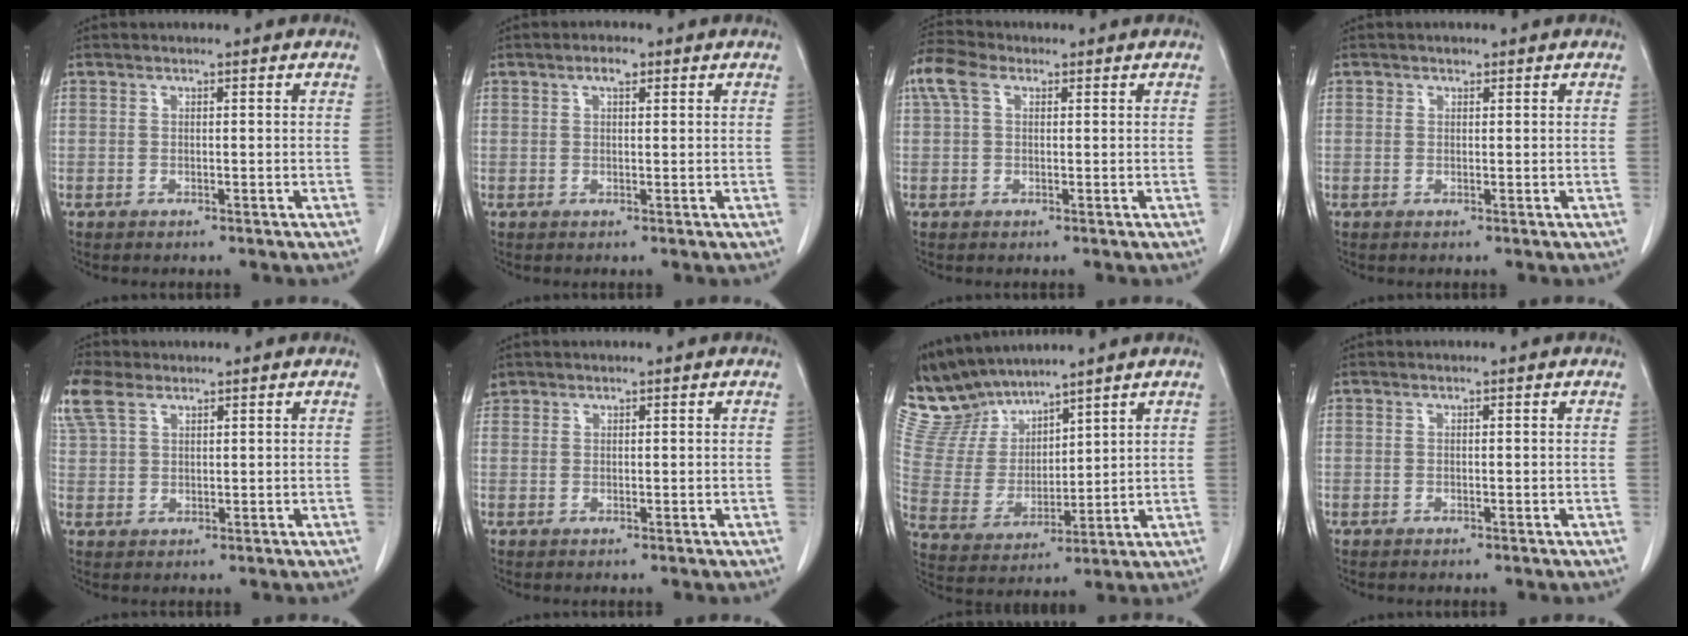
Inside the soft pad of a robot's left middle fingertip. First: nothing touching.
{"total": 1.9, "force": [1.0, 0.7, 1.4], "torque": [-0.028, 0.004, 0.016]}
{"total": 4.1, "force": [1.9, 2.3, 2.9], "torque": [-0.078, 0.033, 0.041]}
{"total": 0.6, "force": [0.4, 0.4, 0.1], "torque": [0.000, -0.001, 0.004]}
{"total": 6.5, "force": [4.2, 3.4, 3.6], "torque": [-0.100, 0.025, 0.092]}
{"total": 1.5, "force": [1.2, 1.0, 0.0], "torque": [0.000, 0.014, 0.023]}
{"total": 10.8, "force": [10.5, 2.4, 1.5], "torque": [-0.057, 0.008, 0.232]}
{"total": 0.0}